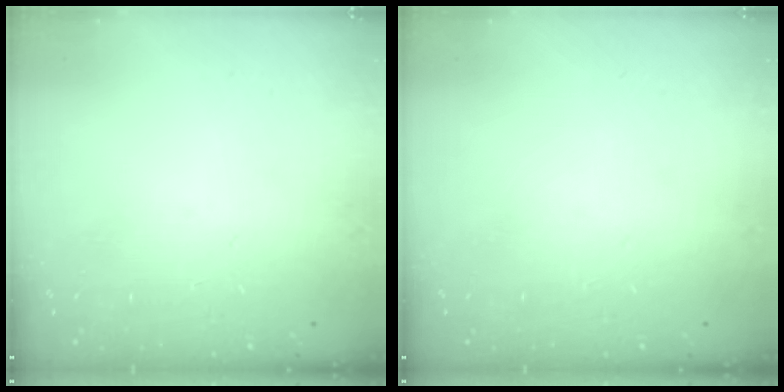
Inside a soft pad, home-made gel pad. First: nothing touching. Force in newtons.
{"total": 0.0}